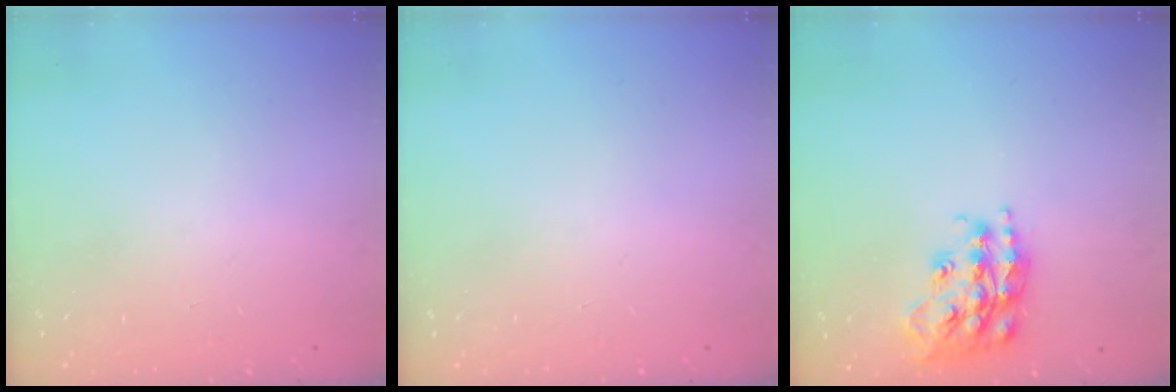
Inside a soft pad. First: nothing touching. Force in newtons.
{"total": 0.0}
{"total": 18.2, "press": 18.2, "slide": 1.2}